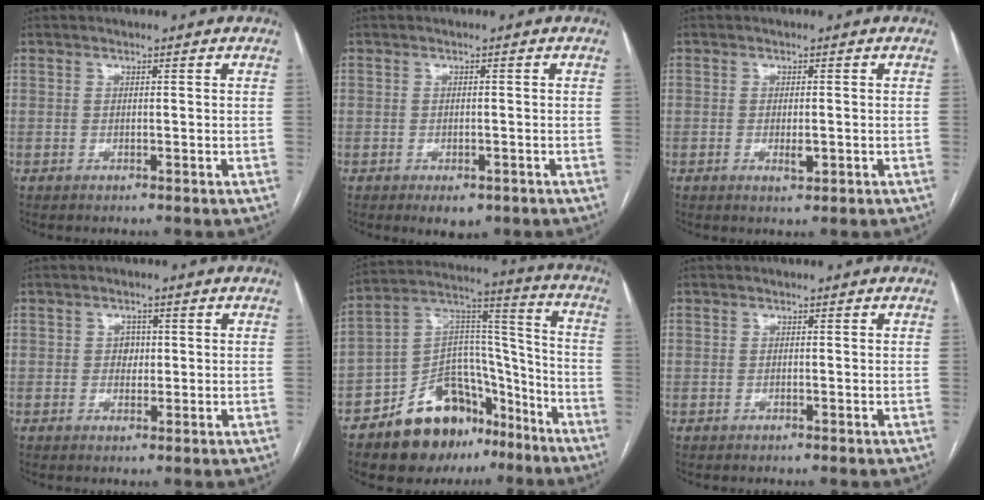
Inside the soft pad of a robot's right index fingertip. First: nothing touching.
{"total": 3.7, "force": [-2.3, 2.1, 2.0], "torque": [-0.019, -0.001, -0.021]}
{"total": 2.1, "force": [-0.5, 0.7, 1.9], "torque": [-0.033, -0.003, -0.005]}
{"total": 1.9, "force": [0.2, 1.5, 1.1], "torque": [-0.012, 0.003, 0.003]}
{"total": 18.4, "force": [-12.6, 10.0, 8.9], "torque": [-0.127, 0.070, -0.198]}
{"total": 0.0}